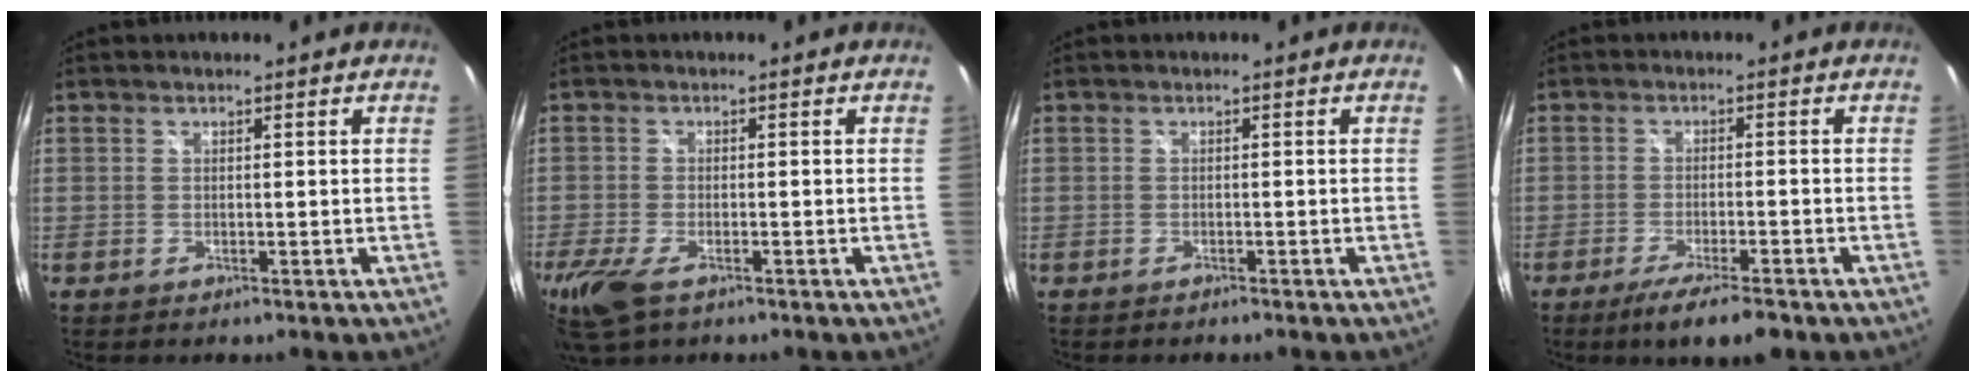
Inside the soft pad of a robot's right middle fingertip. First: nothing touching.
{"total": 7.9, "force": [-4.9, 3.3, 5.2], "torque": [-0.133, -0.029, -0.093]}
{"total": 1.0, "force": [-0.9, 0.3, 0.2], "torque": [-0.007, -0.006, -0.016]}
{"total": 7.7, "force": [-5.8, 1.1, 5.0], "torque": [-0.104, -0.023, -0.096]}